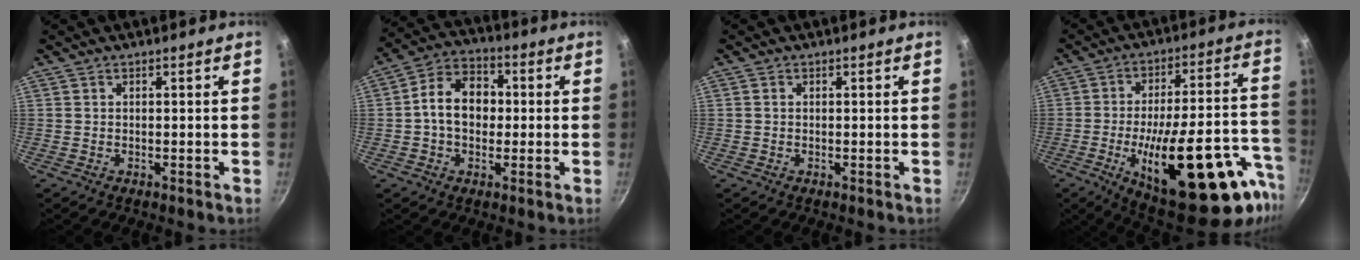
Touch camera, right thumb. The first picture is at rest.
{"total": 10.5, "force": [0.0, 7.8, 7.1], "torque": [-0.084, 0.028, -0.015]}
{"total": 0.5, "force": [0.1, 0.4, 0.3], "torque": [-0.005, 0.003, 0.001]}
{"total": 30.7, "force": [-12.4, 11.0, 25.8], "torque": [-0.327, 0.040, -0.174]}